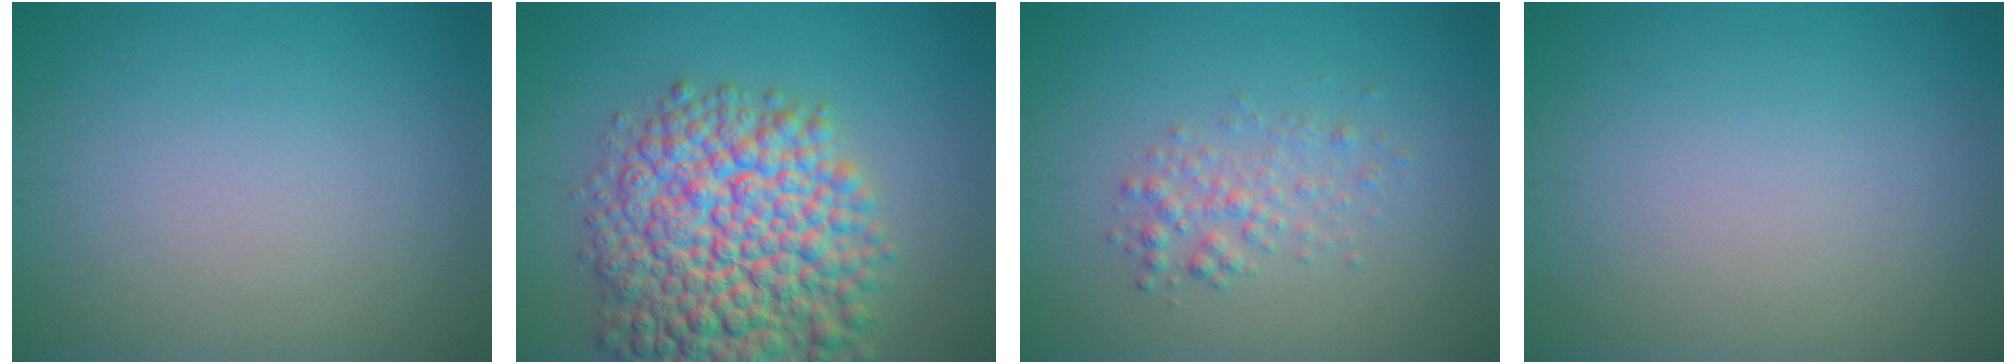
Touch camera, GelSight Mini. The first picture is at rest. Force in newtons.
{"total": 11.7, "press": 11.7, "slide": 0.4}
{"total": 2.0, "press": 2.0, "slide": 0.1}
{"total": 0.0}